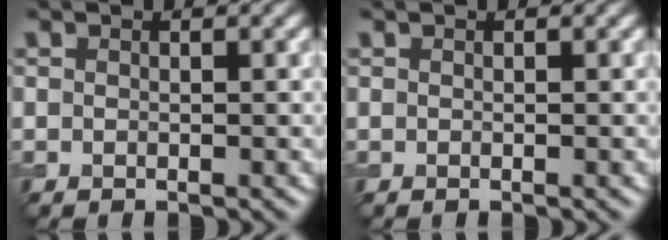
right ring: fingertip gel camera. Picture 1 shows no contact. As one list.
[{"total": 0.0}]